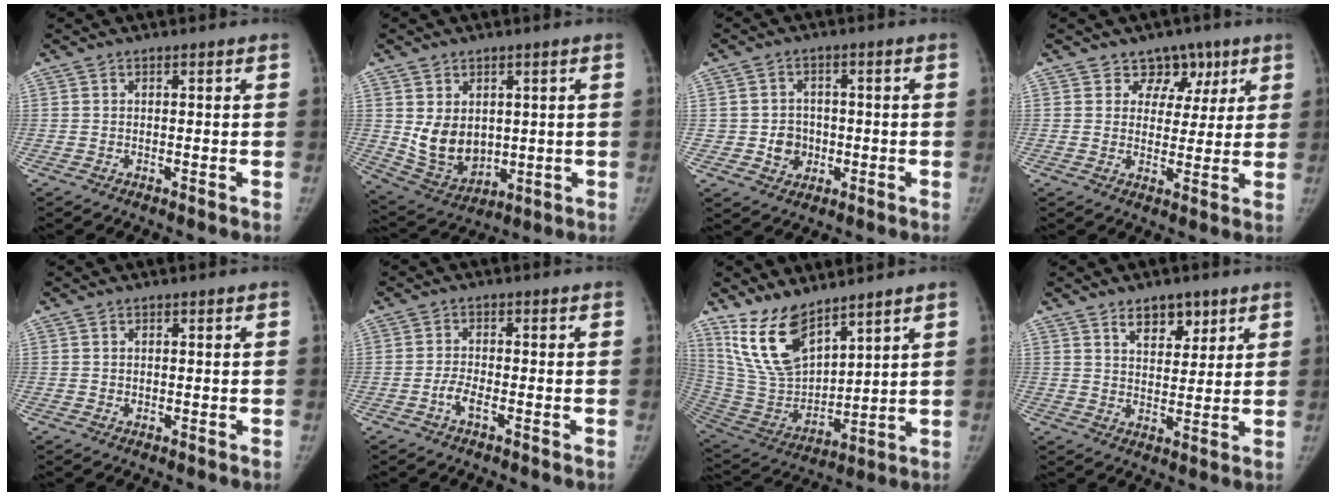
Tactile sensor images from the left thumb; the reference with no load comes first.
{"total": 9.8, "force": [1.2, 7.6, 6.1], "torque": [-0.072, -0.022, 0.049]}
{"total": 5.4, "force": [-1.1, 4.9, 1.9], "torque": [-0.001, 0.010, -0.014]}
{"total": 6.6, "force": [3.8, 5.3, 1.2], "torque": [0.032, -0.013, 0.055]}
{"total": 0.5, "force": [0.0, 0.5, 0.0], "torque": [0.006, 0.001, 0.001]}
{"total": 2.7, "force": [-1.5, 1.0, 2.0], "torque": [-0.041, 0.011, -0.032]}
{"total": 15.2, "force": [10.8, 6.6, 8.3], "torque": [-0.123, -0.065, 0.233]}
{"total": 6.7, "force": [4.2, 3.9, 3.6], "torque": [-0.020, -0.026, 0.069]}